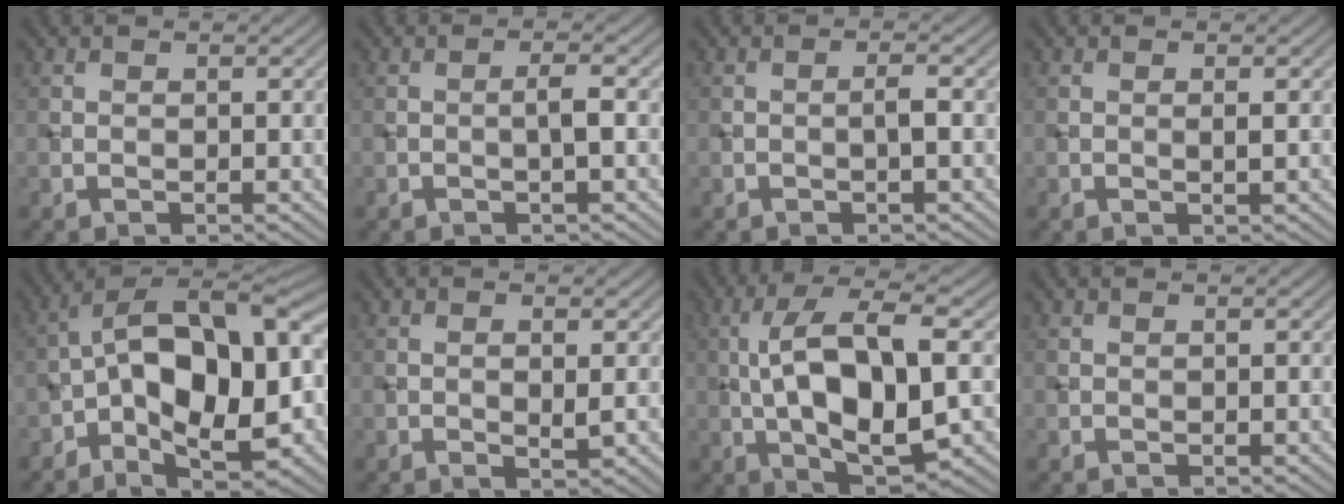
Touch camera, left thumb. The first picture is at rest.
{"total": 1.6, "force": [-0.3, 0.0, 1.6], "torque": [-0.032, 0.004, -0.010]}
{"total": 1.3, "force": [-0.4, 0.0, 1.2], "torque": [-0.024, 0.004, -0.010]}
{"total": 0.7, "force": [0.0, -0.1, 0.7], "torque": [-0.016, -0.001, -0.001]}
{"total": 15.0, "force": [-2.0, 8.0, 12.5], "torque": [-0.209, 0.016, -0.047]}
{"total": 2.0, "force": [-0.1, 0.5, 1.9], "torque": [-0.037, -0.005, -0.001]}
{"total": 12.7, "force": [0.2, 4.9, 11.7], "torque": [-0.228, 0.006, 0.007]}
{"total": 0.0}